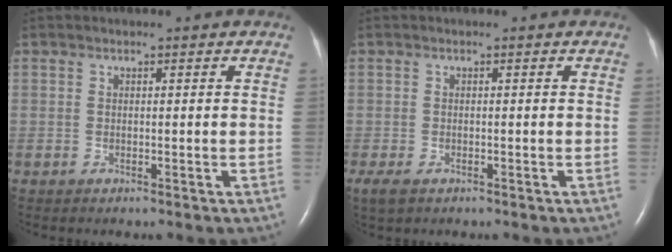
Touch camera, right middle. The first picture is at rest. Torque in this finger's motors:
{"motor_torque": [0.26, -0.19, 0.00, 0.01]}